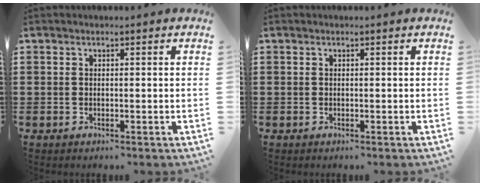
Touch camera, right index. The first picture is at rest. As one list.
[{"total": 0.0}]